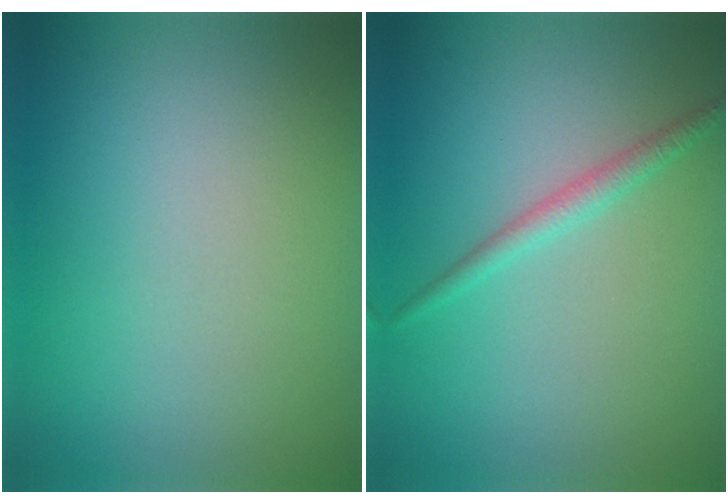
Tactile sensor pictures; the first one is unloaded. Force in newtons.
{"total": 1.6, "press": 1.6, "slide": 0.1}